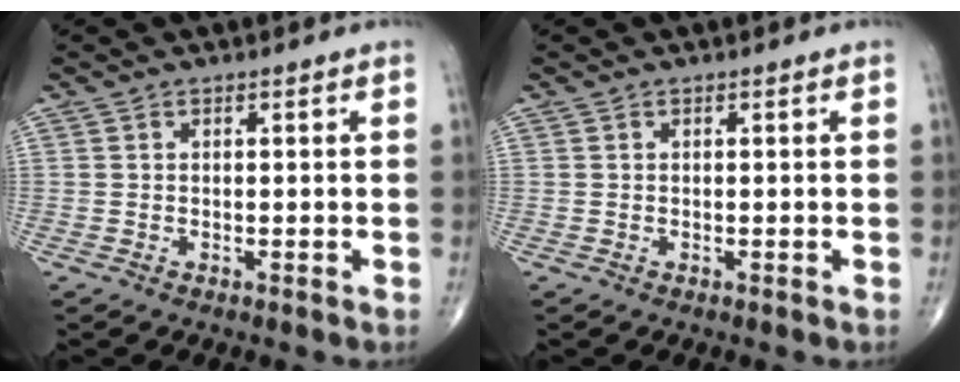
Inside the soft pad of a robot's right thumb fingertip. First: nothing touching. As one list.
[{"total": 0.0}]